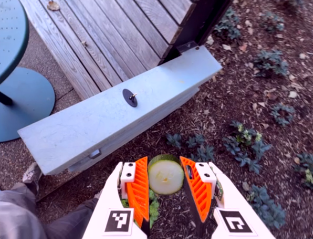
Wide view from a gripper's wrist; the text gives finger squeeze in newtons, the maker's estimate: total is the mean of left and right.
{"total": 10.5, "left": 10.5, "right": 10.5}